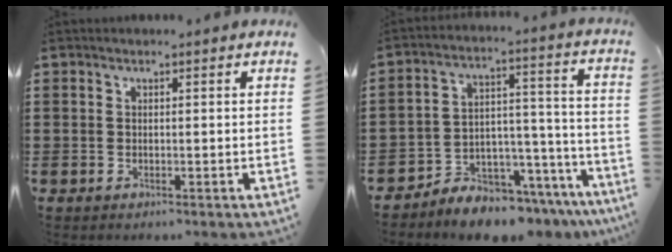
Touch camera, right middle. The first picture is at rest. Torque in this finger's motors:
{"motor_torque": [1.24, -0.90, 0.62, 0.16]}